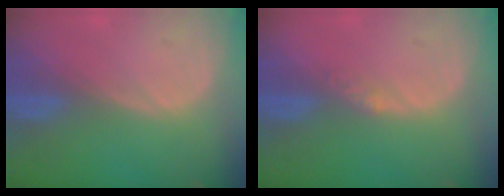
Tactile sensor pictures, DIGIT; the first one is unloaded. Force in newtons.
{"total": 1.6, "press": 1.3, "slide": 0.9}